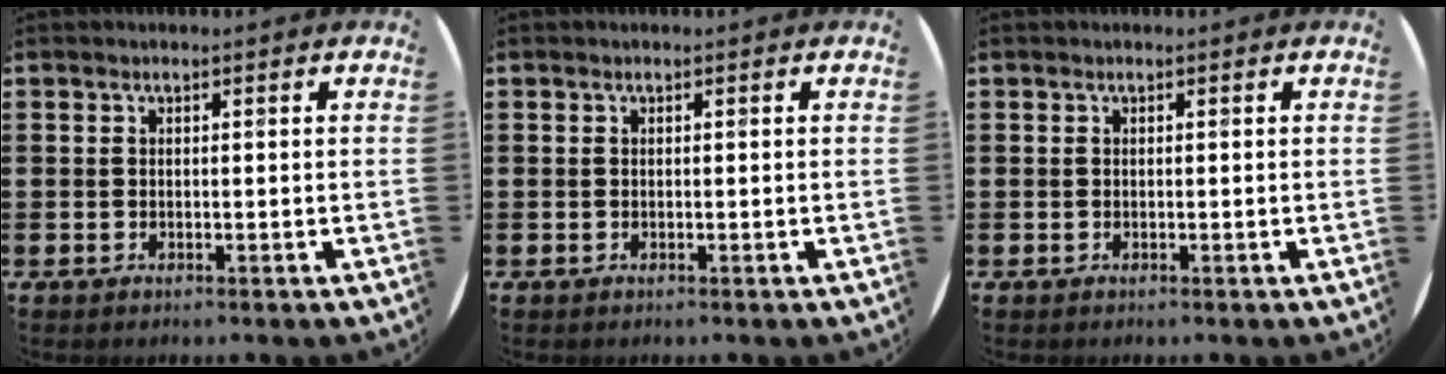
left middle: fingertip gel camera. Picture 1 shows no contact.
{"total": 0.0}
{"total": 0.0}